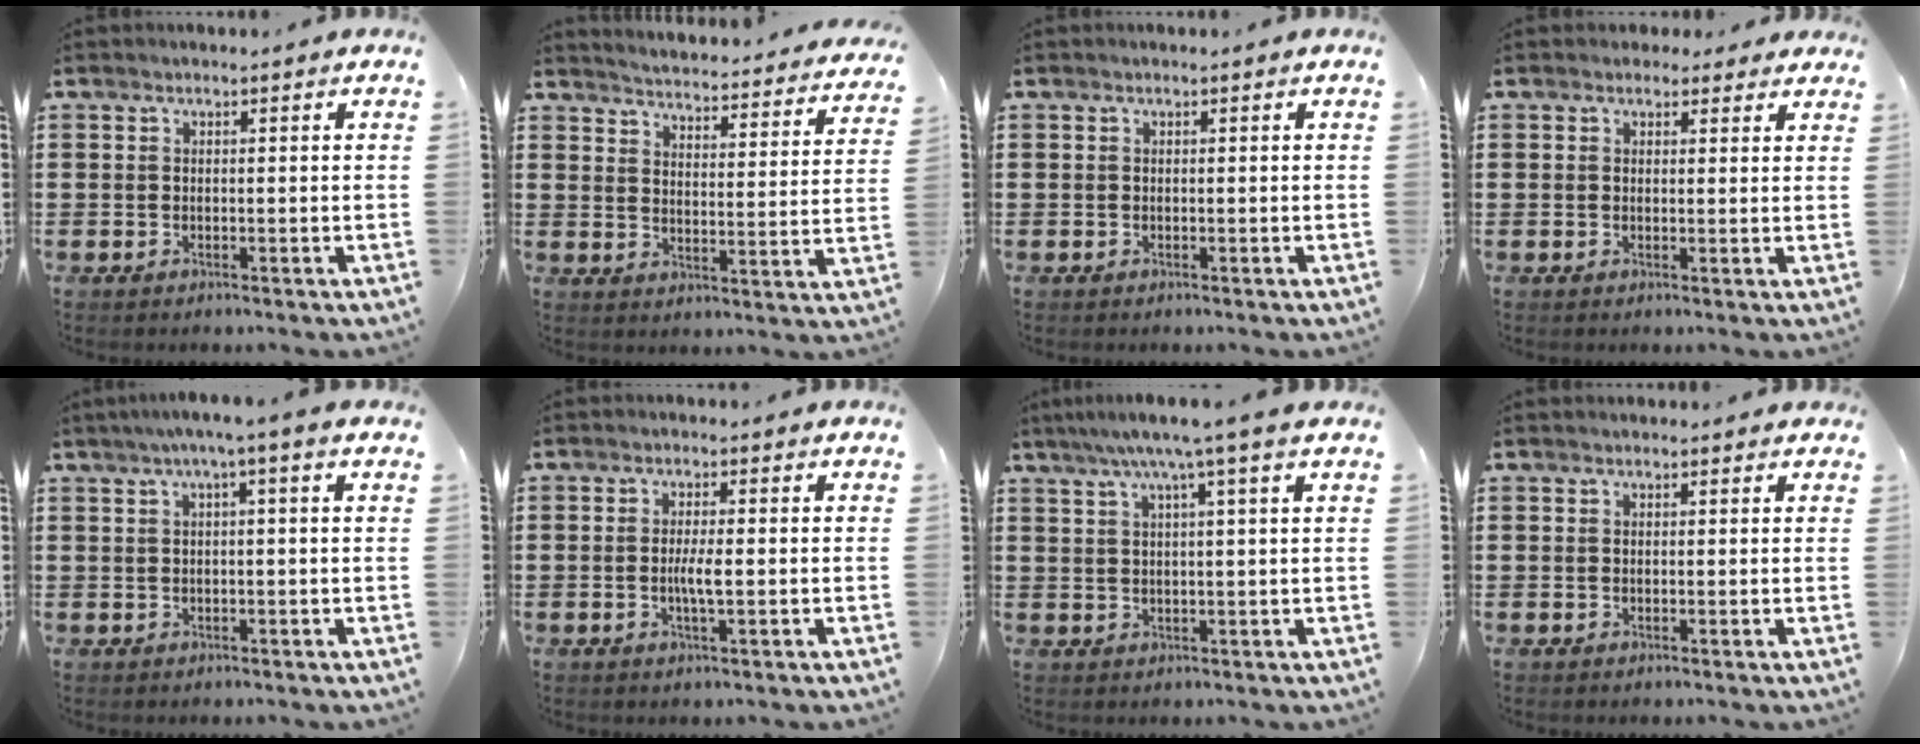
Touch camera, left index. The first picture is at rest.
{"total": 3.2, "force": [3.1, -0.7, 0.2], "torque": [-0.026, -0.039, 0.045]}
{"total": 0.0}
{"total": 2.2, "force": [1.8, 1.2, 0.3], "torque": [-0.004, 0.002, 0.032]}
{"total": 2.3, "force": [0.5, -0.3, 2.2], "torque": [-0.039, -0.003, 0.008]}
{"total": 3.0, "force": [-0.4, 0.4, 3.0], "torque": [-0.061, -0.004, -0.010]}
{"total": 5.2, "force": [3.2, -0.7, 4.0], "torque": [-0.087, -0.002, 0.052]}
{"total": 0.7, "force": [0.6, 0.3, 0.1], "torque": [-0.004, 0.003, 0.011]}